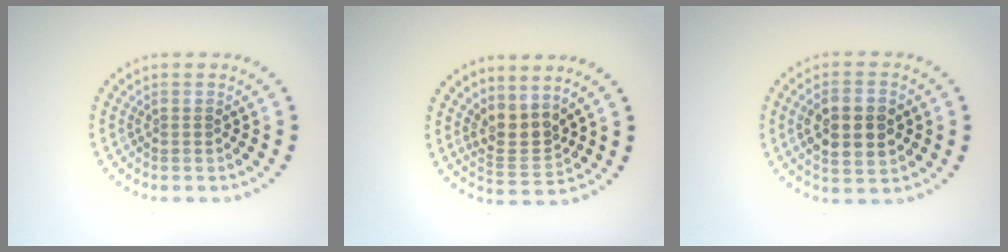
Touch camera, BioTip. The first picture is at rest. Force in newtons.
{"total": 2.9, "press": 2.4, "slide": 1.6}
{"total": 5.5, "press": 5.4, "slide": 0.4}